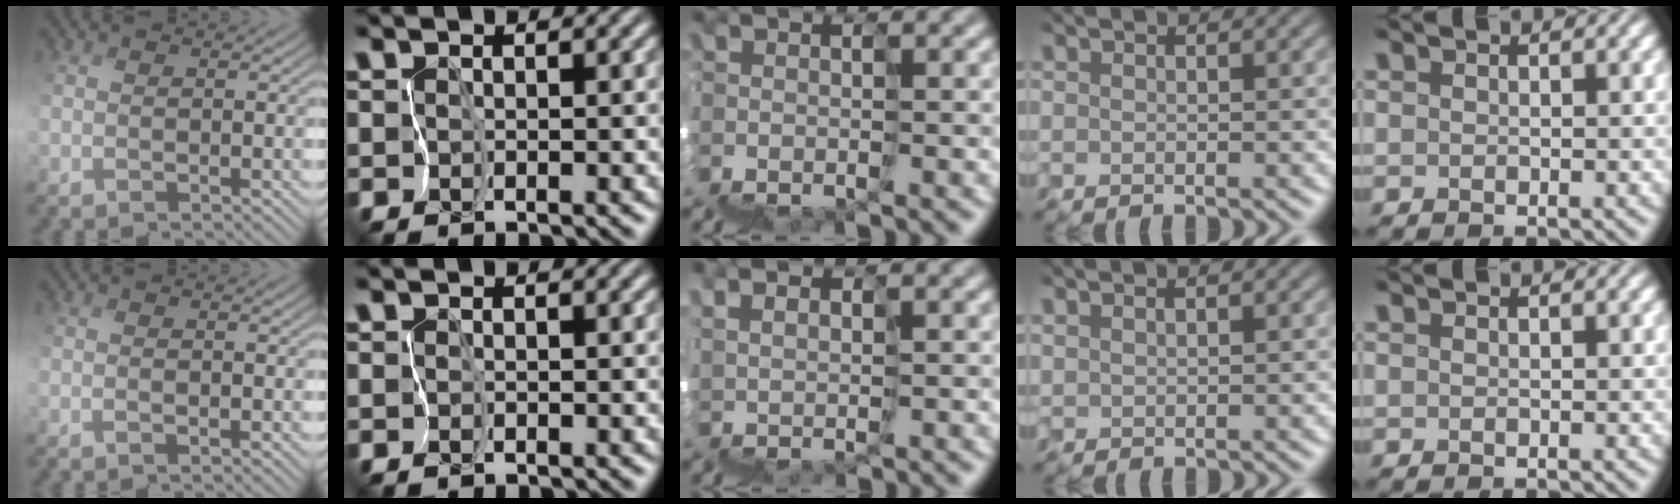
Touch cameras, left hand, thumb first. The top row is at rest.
{"thumb": {"total": 0.7, "force": [-0.3, 0.1, 0.7], "torque": [-0.014, -0.002, -0.004]}, "middle": {"total": 4.0, "force": [3.6, -1.0, -1.5], "torque": [0.018, 0.026, 0.063]}, "ring": {"total": 0.9, "force": [0.9, 0.1, 0.3], "torque": [-0.006, 0.000, 0.017]}}